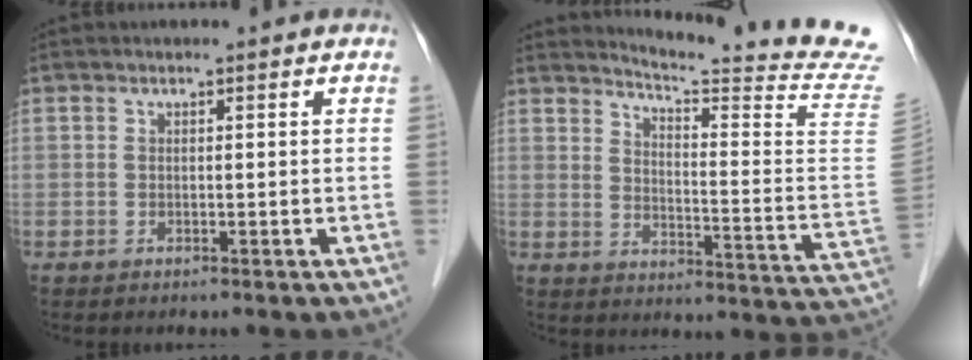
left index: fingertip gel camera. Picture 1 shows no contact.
{"total": 19.2, "force": [18.1, -2.9, 5.7], "torque": [-0.098, -0.163, 0.209]}